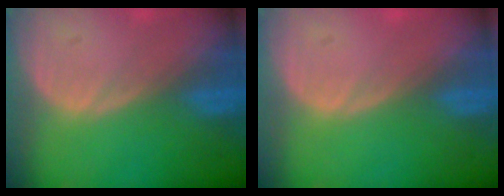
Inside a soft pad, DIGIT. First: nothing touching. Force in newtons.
{"total": 0.7, "press": 0.0, "slide": 0.7}